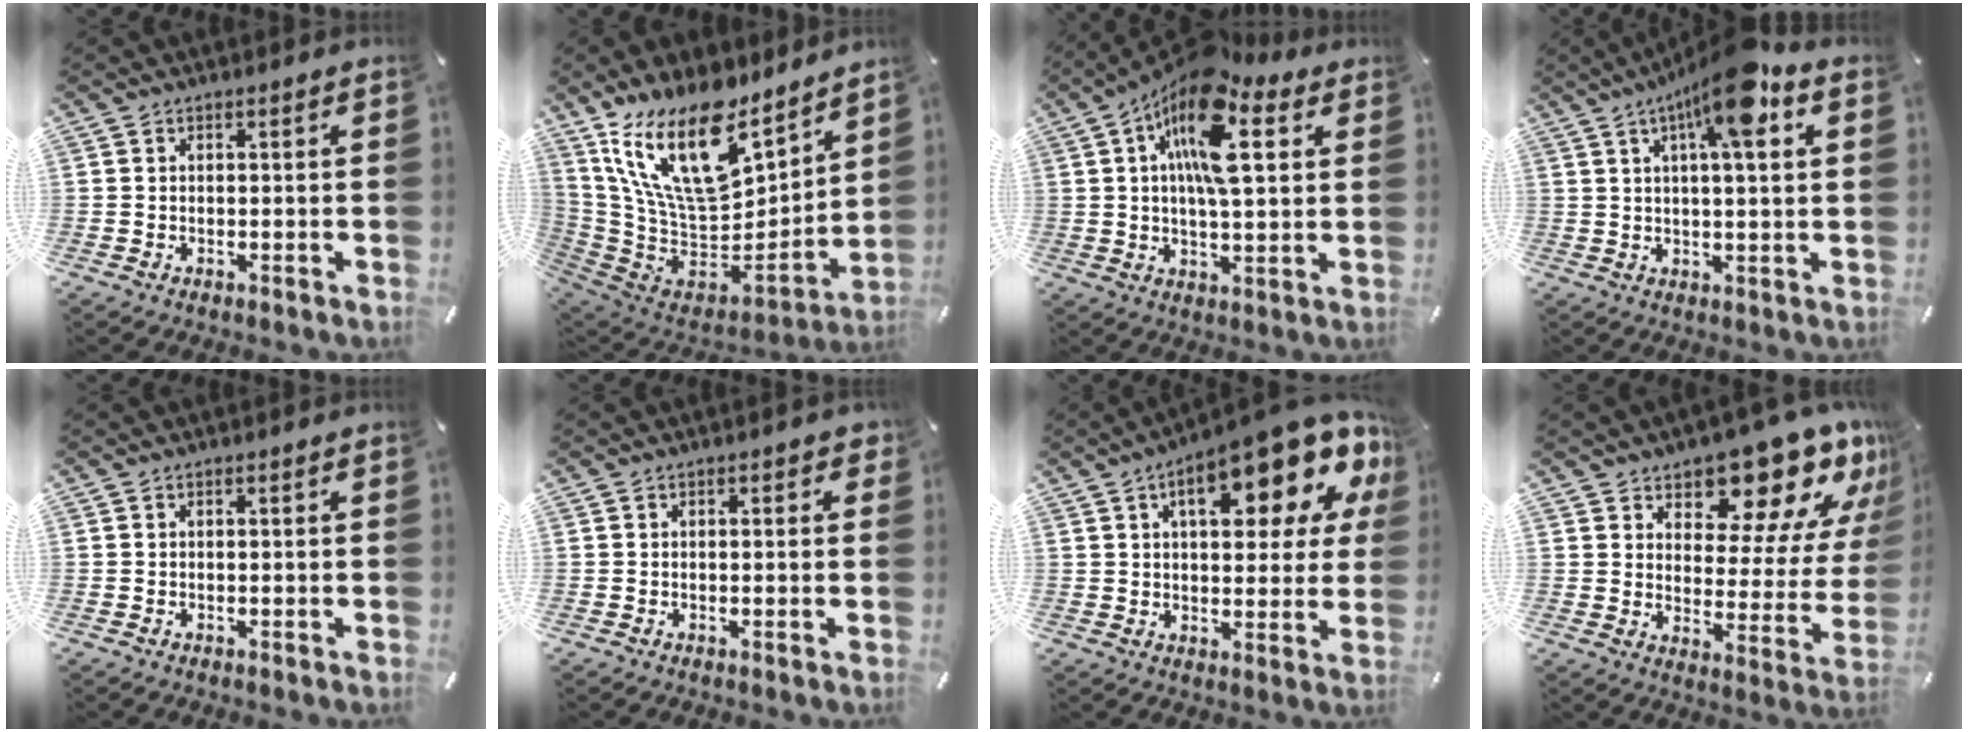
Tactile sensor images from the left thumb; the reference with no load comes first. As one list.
[{"total": 23.8, "force": [13.4, 12.3, 15.4], "torque": [-0.309, -0.092, 0.238]}, {"total": 17.1, "force": [7.2, 7.2, 13.8], "torque": [-0.257, -0.023, 0.116]}, {"total": 12.9, "force": [6.3, 2.8, 10.9], "torque": [-0.185, -0.016, 0.101]}, {"total": 0.0}, {"total": 0.9, "force": [0.2, 0.7, 0.6], "torque": [-0.004, 0.003, 0.000]}, {"total": 19.0, "force": [10.1, 7.6, 14.2], "torque": [-0.194, -0.058, 0.158]}, {"total": 16.3, "force": [13.0, 6.9, 7.1], "torque": [-0.094, -0.112, 0.217]}]